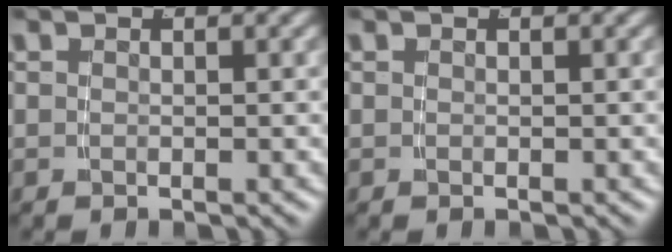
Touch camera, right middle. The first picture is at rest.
{"total": 0.0}